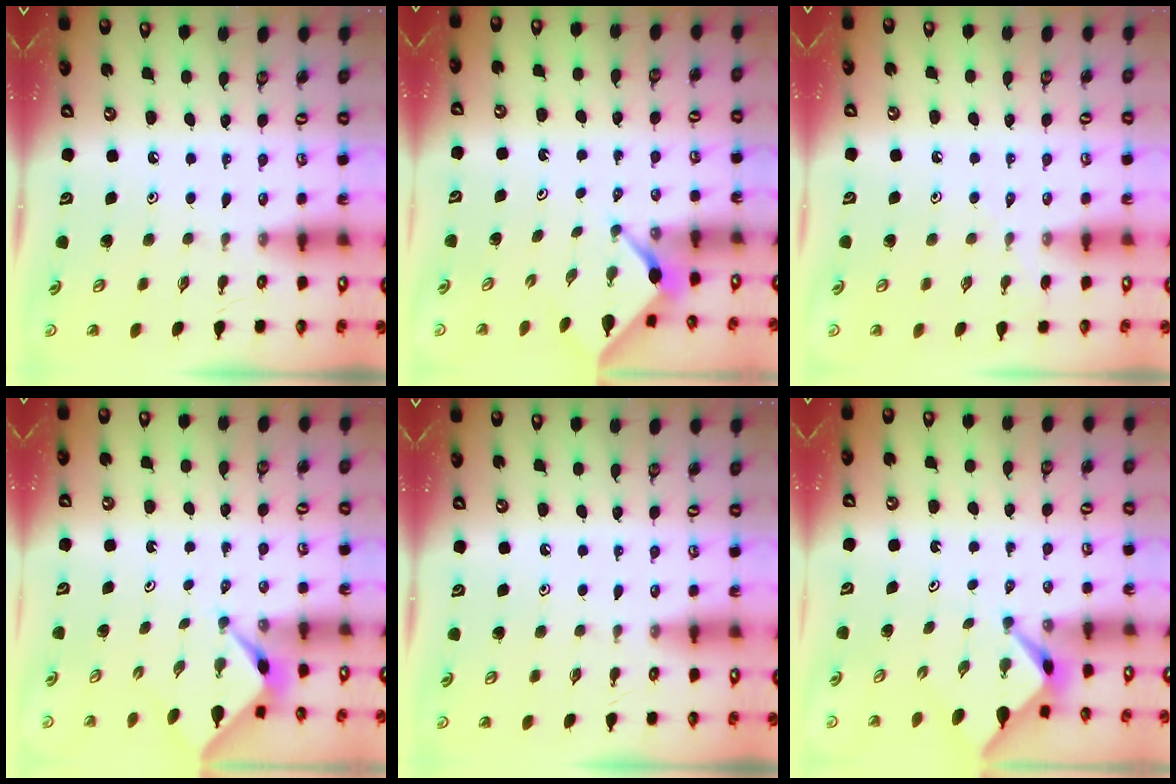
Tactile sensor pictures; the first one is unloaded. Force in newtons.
{"total": 2.4, "press": 2.4, "slide": 0.3}
{"total": 4.5, "press": 4.4, "slide": 0.7}
{"total": 2.3, "press": 2.3, "slide": 0.3}
{"total": 0.0}
{"total": 2.3, "press": 2.3, "slide": 0.3}